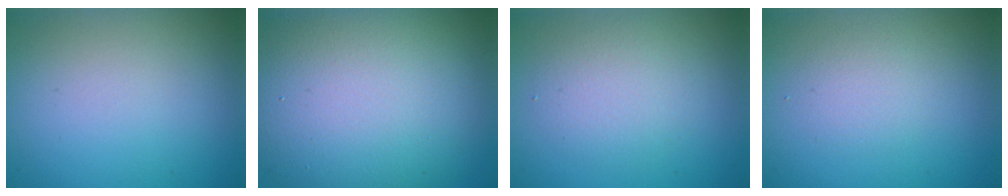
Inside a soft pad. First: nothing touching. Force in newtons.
{"total": 13.6, "press": 13.6, "slide": 0.9}
{"total": 2.9, "press": 2.9, "slide": 0.3}
{"total": 1.6, "press": 1.6, "slide": 0.1}